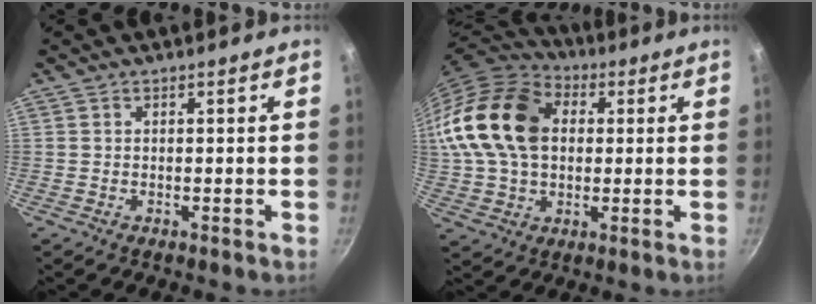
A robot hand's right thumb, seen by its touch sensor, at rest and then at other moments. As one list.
[{"total": 21.8, "force": [3.6, 15.5, 15.0], "torque": [-0.281, 0.028, 0.056]}]